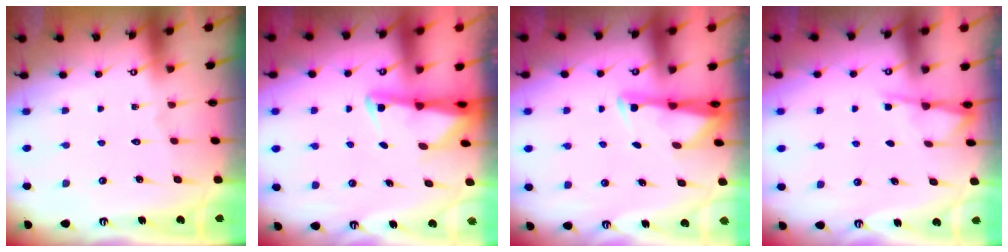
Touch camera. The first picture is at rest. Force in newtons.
{"total": 2.4, "press": 2.4, "slide": 0.5}
{"total": 2.7, "press": 2.7, "slide": 0.4}
{"total": 1.8, "press": 1.7, "slide": 0.4}